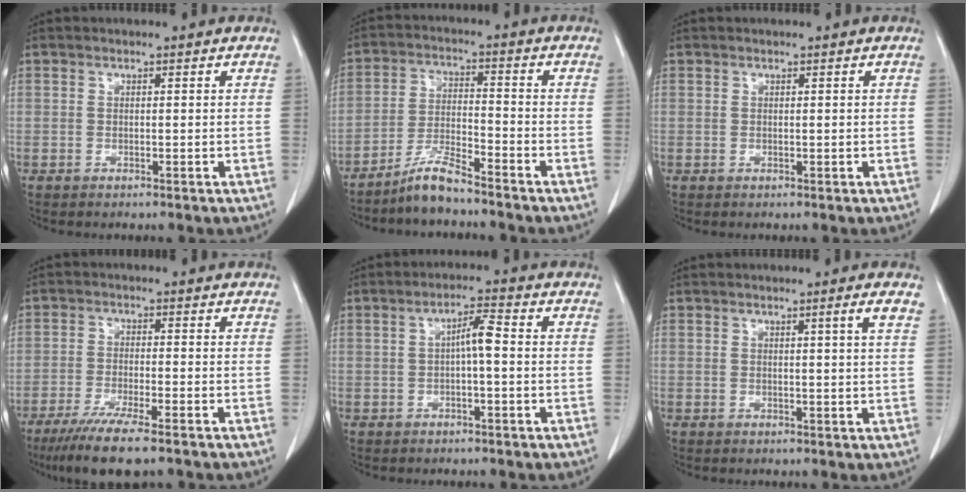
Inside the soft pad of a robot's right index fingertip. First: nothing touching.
{"total": 6.1, "force": [-5.3, 0.2, 2.9], "torque": [-0.059, -0.016, -0.104]}
{"total": 0.0}
{"total": 9.2, "force": [-6.7, 0.4, 6.2], "torque": [-0.102, -0.023, -0.109]}
{"total": 3.7, "force": [-0.2, 0.4, 3.7], "torque": [-0.063, 0.010, -0.003]}
{"total": 2.2, "force": [1.2, -0.5, 1.8], "torque": [-0.024, -0.004, 0.016]}